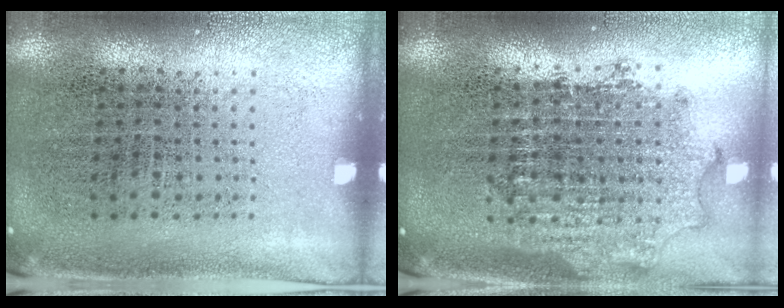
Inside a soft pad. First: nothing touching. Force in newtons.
{"total": 1.8, "press": 1.4, "slide": 1.1}